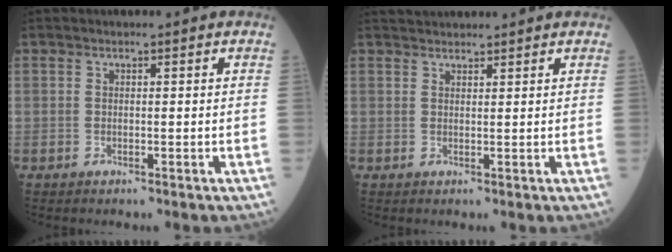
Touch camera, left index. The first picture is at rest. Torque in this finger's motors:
{"motor_torque": [0.10, -0.69, 0.11, 0.02]}